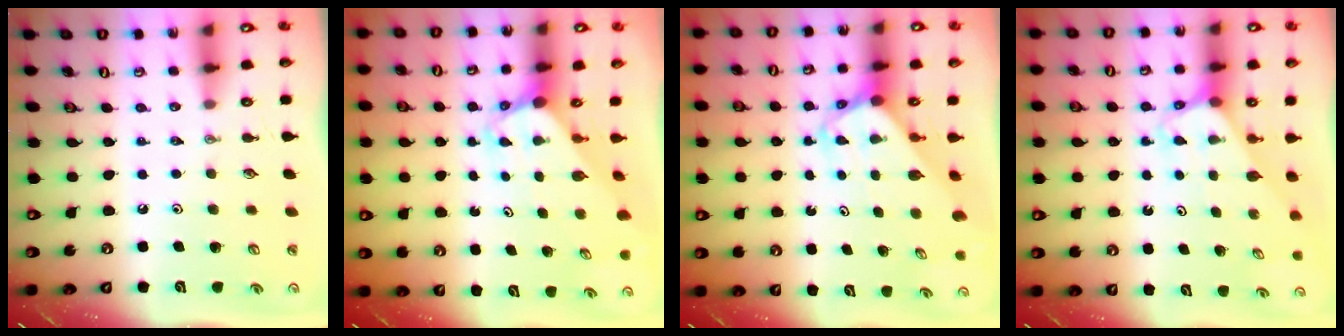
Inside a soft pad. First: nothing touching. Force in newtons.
{"total": 3.1, "press": 3.1, "slide": 0.2}
{"total": 2.8, "press": 2.8, "slide": 0.2}
{"total": 3.2, "press": 3.2, "slide": 0.2}